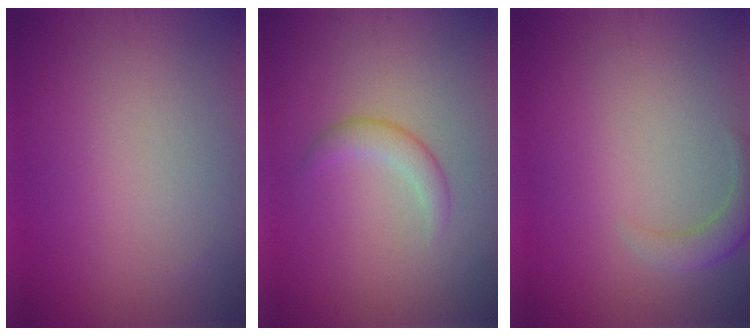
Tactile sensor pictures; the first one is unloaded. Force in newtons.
{"total": 1.8, "press": 1.8, "slide": 0.1}
{"total": 2.1, "press": 2.1, "slide": 0.2}